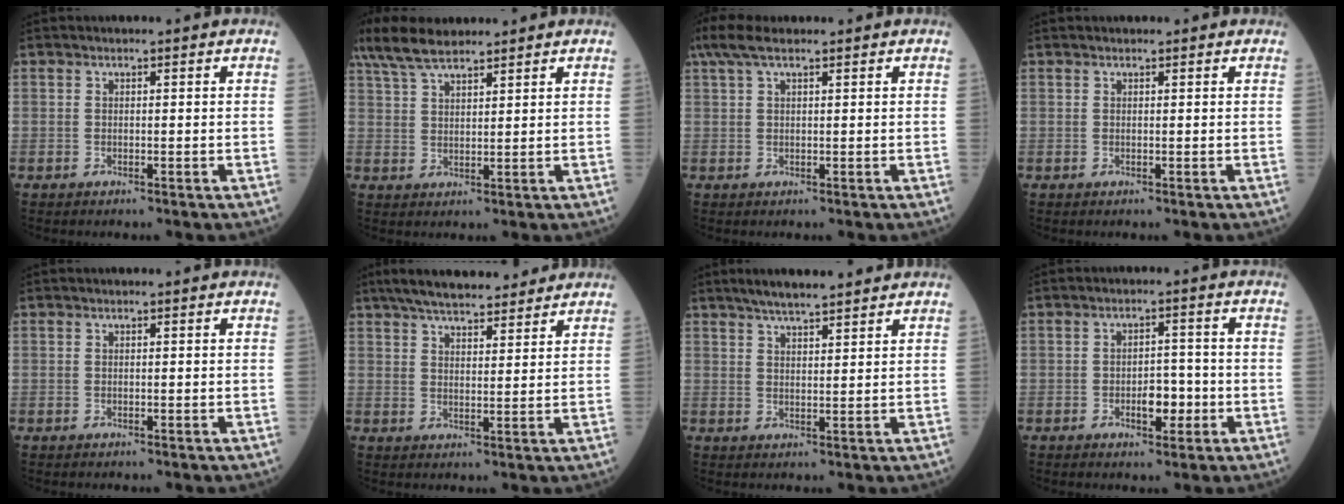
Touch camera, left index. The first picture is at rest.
{"total": 9.0, "force": [7.3, 2.2, 4.6], "torque": [-0.102, 0.024, 0.142]}
{"total": 4.5, "force": [3.1, 1.2, 3.0], "torque": [-0.073, 0.034, 0.065]}
{"total": 0.7, "force": [0.6, 0.3, 0.1], "torque": [-0.011, 0.014, 0.011]}
{"total": 0.0}
{"total": 12.9, "force": [11.1, 3.0, 6.0], "torque": [-0.092, 0.030, 0.166]}
{"total": 7.2, "force": [6.1, 0.9, 3.6], "torque": [-0.060, 0.024, 0.101]}
{"total": 4.4, "force": [-1.6, 2.1, 3.5], "torque": [-0.050, 0.006, -0.022]}